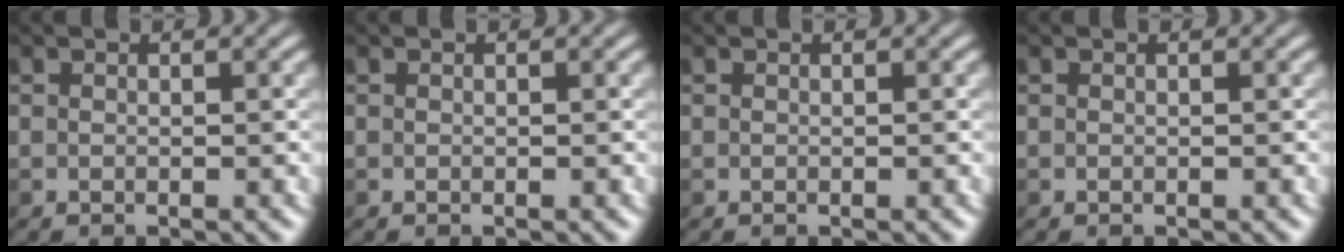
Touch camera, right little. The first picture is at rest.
{"total": 0.0}
{"total": 0.0}
{"total": 0.0}